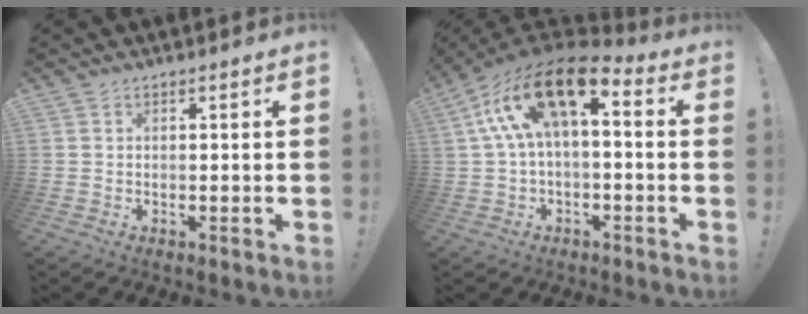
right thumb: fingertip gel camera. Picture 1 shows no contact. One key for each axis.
{"total": 16.1, "fx": 5.3, "fy": 7.4, "fz": 13.3, "tx": -0.240, "ty": -0.017, "tz": 0.097}